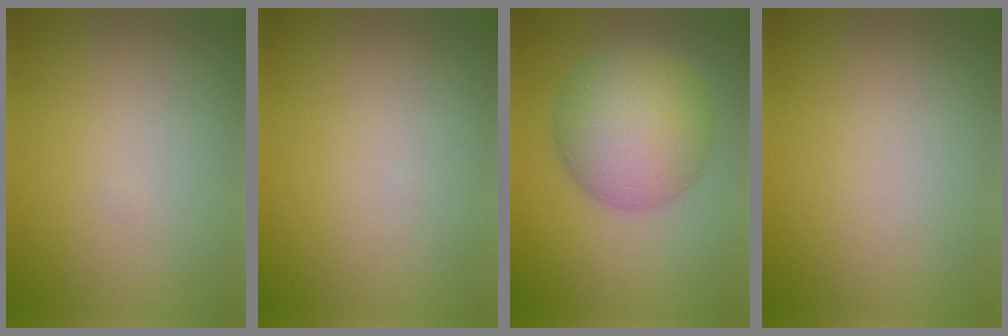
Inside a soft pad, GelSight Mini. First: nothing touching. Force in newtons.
{"total": 0.0}
{"total": 8.8, "press": 8.8, "slide": 0.1}
{"total": 0.0}